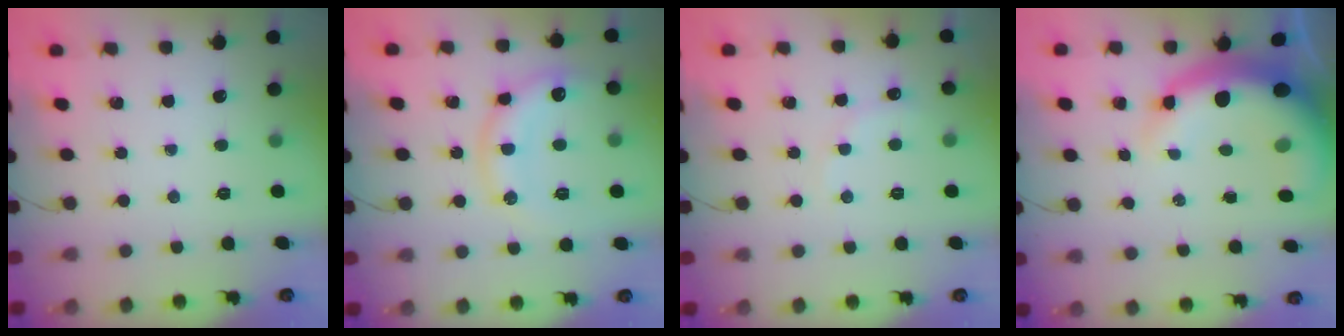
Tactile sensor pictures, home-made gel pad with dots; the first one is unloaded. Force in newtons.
{"total": 12.6, "press": 12.6, "slide": 1.0}
{"total": 6.8, "press": 6.7, "slide": 1.2}
{"total": 10.1, "press": 9.8, "slide": 2.6}